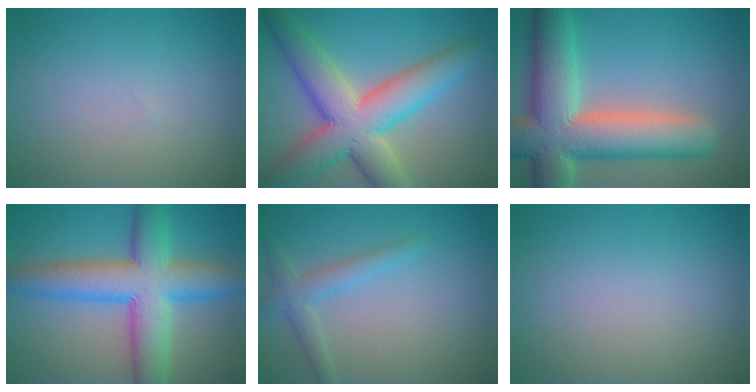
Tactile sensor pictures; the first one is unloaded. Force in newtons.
{"total": 9.7, "press": 9.7, "slide": 0.3}
{"total": 12.6, "press": 12.6, "slide": 1.2}
{"total": 9.6, "press": 9.5, "slide": 0.2}
{"total": 2.3, "press": 2.3, "slide": 0.2}
{"total": 0.0}